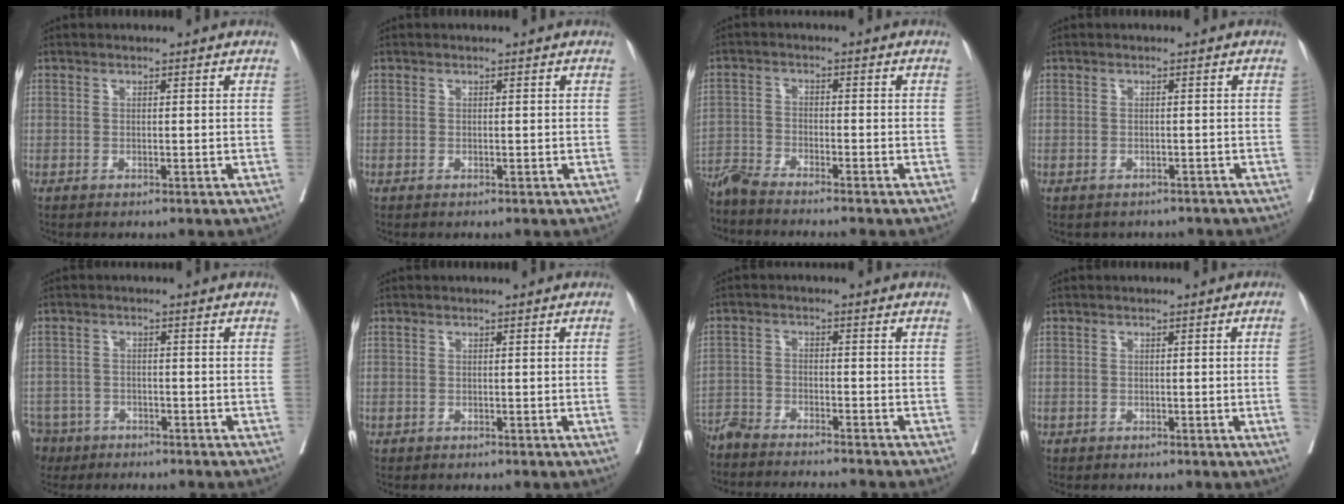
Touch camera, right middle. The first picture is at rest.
{"total": 0.0}
{"total": 6.4, "force": [-6.0, -0.6, 2.0], "torque": [-0.023, -0.020, -0.109]}
{"total": 4.5, "force": [-3.9, 2.1, 0.8], "torque": [-0.011, 0.007, -0.041]}
{"total": 7.3, "force": [-5.3, 4.8, 1.1], "torque": [-0.038, -0.006, -0.095]}
{"total": 0.6, "force": [-0.2, 0.0, 0.6], "torque": [-0.012, 0.002, -0.003]}
{"total": 12.0, "force": [-11.4, 0.3, 3.8], "torque": [-0.043, -0.008, -0.177]}
{"total": 2.0, "force": [-0.4, -0.2, 1.9], "torque": [-0.026, 0.003, -0.006]}